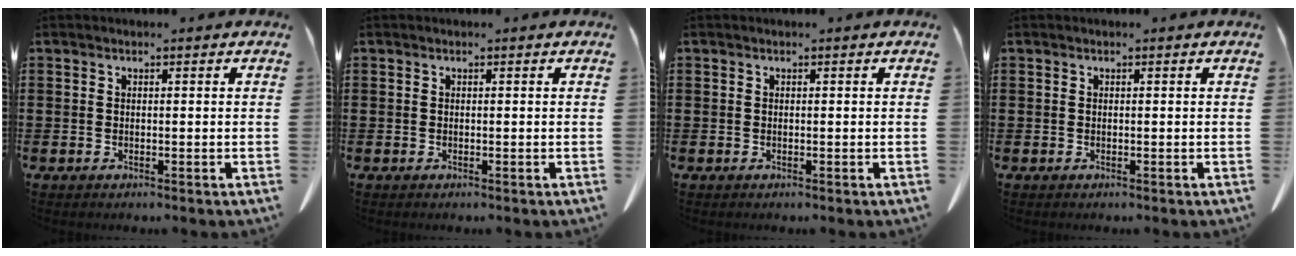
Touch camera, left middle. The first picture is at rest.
{"total": 0.0}
{"total": 0.0}
{"total": 0.0}